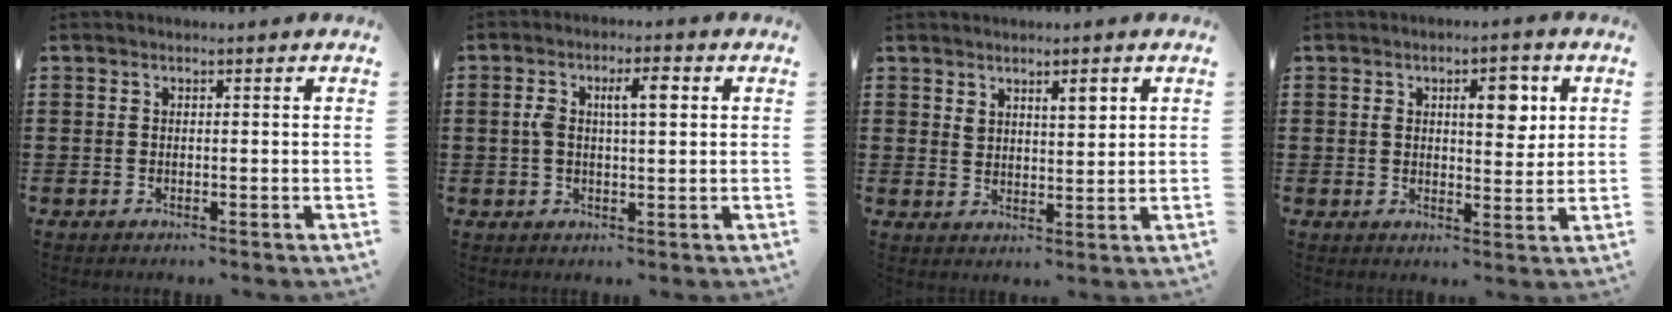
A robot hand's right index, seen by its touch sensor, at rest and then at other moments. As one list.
[{"total": 5.0, "force": [1.0, 1.7, 4.6], "torque": [-0.076, 0.004, 0.010]}, {"total": 3.0, "force": [2.0, 1.2, 1.8], "torque": [-0.022, -0.002, 0.033]}, {"total": 5.8, "force": [1.9, 2.4, 4.9], "torque": [-0.071, -0.002, 0.022]}]